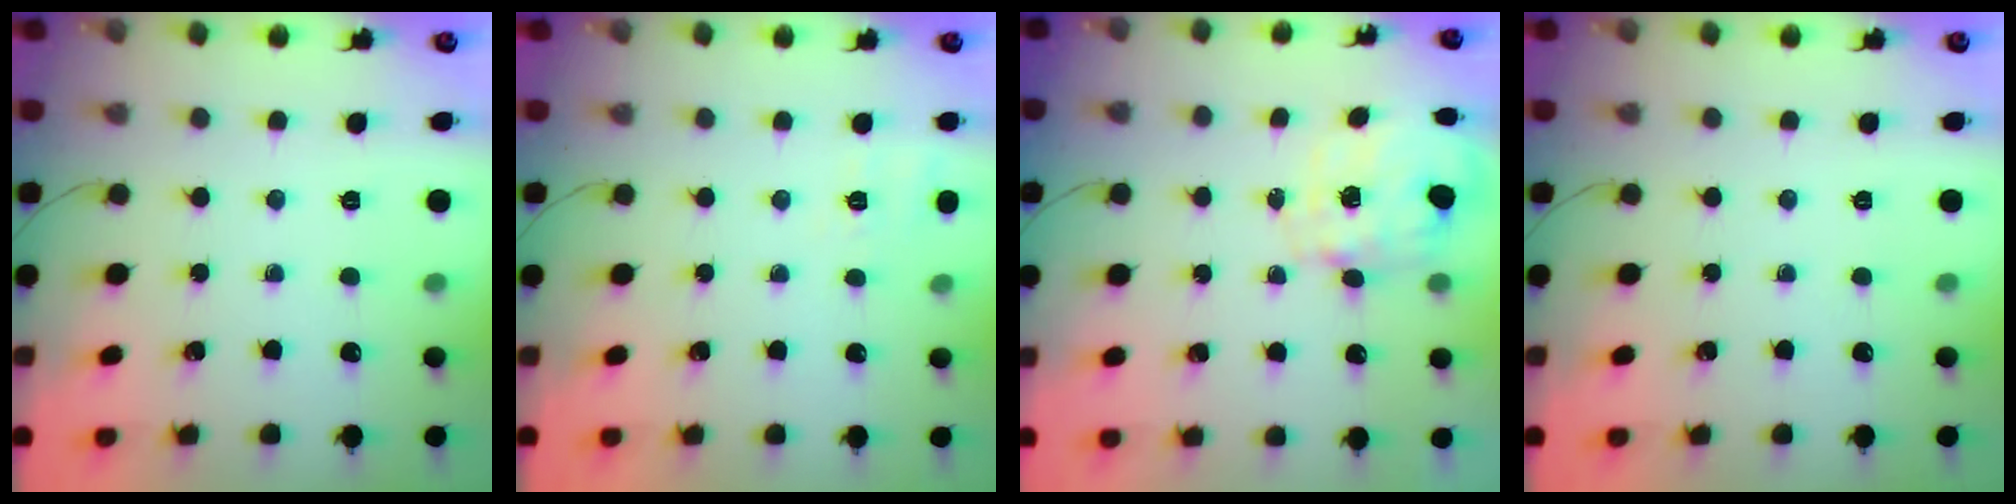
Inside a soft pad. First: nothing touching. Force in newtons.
{"total": 5.1, "press": 4.8, "slide": 1.8}
{"total": 2.7, "press": 2.6, "slide": 0.8}
{"total": 0.0}